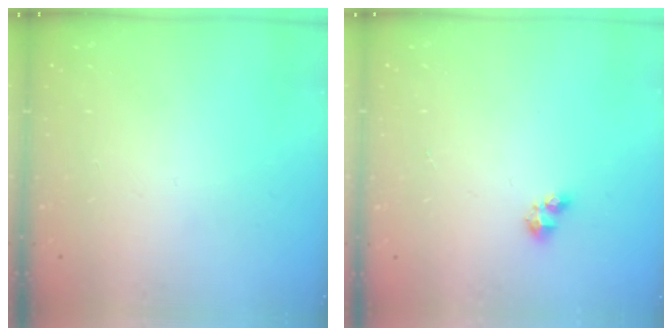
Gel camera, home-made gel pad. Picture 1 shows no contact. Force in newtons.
{"total": 2.9, "press": 2.9, "slide": 0.3}